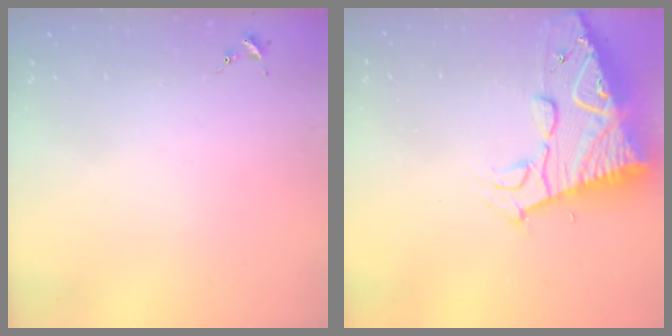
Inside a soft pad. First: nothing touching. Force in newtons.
{"total": 18.3, "press": 18.2, "slide": 1.7}